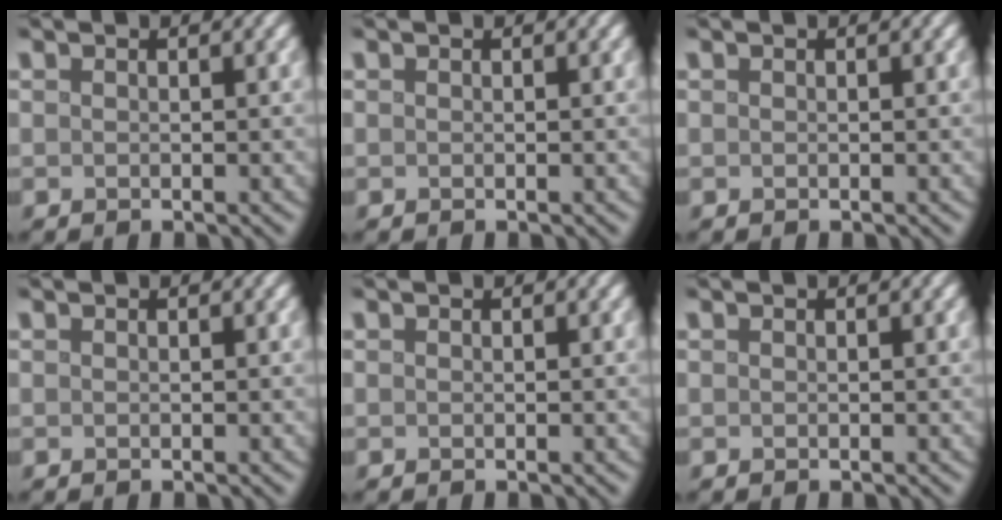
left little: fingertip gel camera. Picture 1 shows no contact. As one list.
[{"total": 0.0}, {"total": 0.0}, {"total": 0.0}, {"total": 0.0}, {"total": 0.0}]